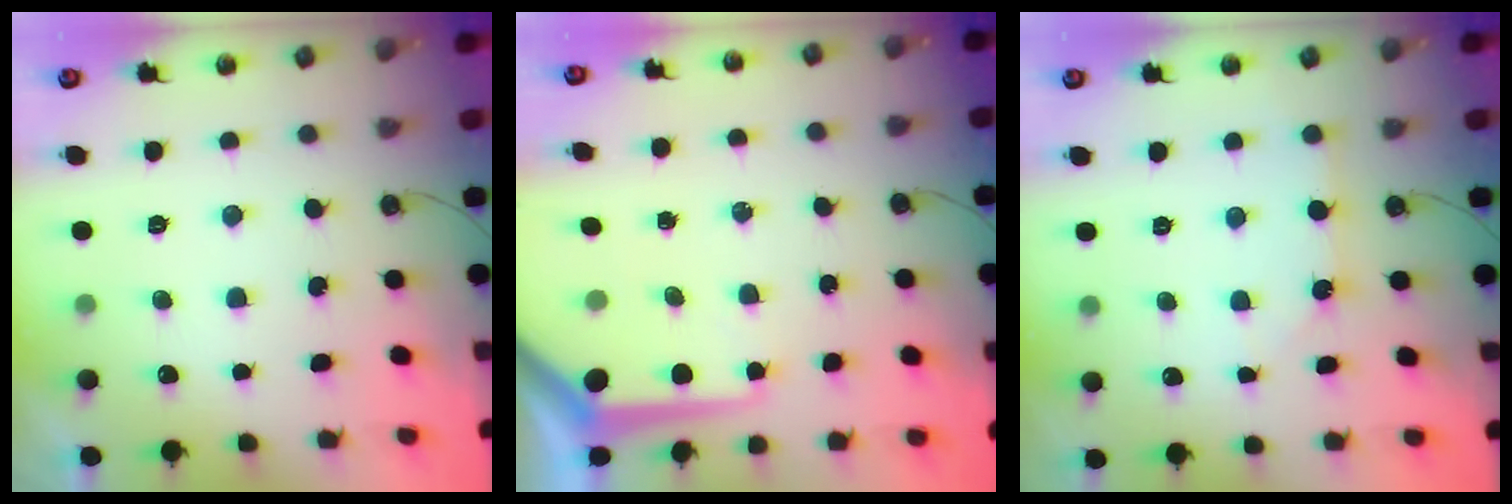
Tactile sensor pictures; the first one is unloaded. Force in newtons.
{"total": 8.2, "press": 8.1, "slide": 0.7}
{"total": 1.9, "press": 1.9, "slide": 0.0}